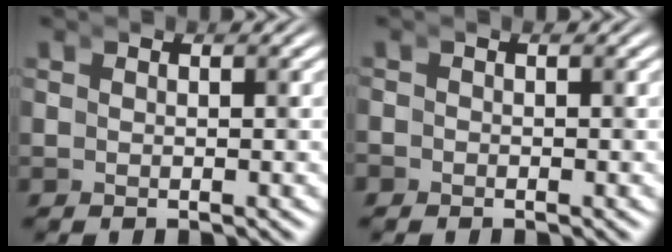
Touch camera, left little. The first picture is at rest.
{"total": 1.1, "force": [-0.6, 0.9, -0.3], "torque": [-0.010, -0.007, -0.014]}